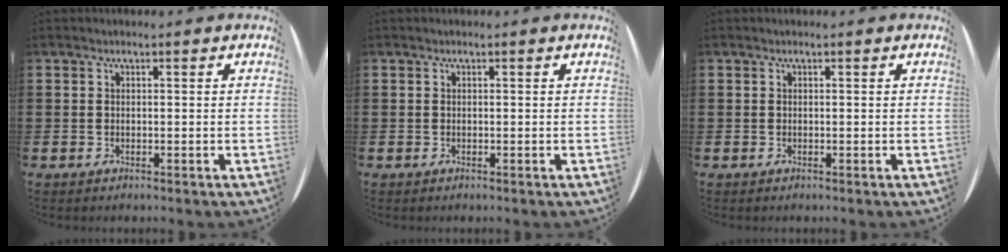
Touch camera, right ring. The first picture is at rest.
{"total": 0.0}
{"total": 0.0}